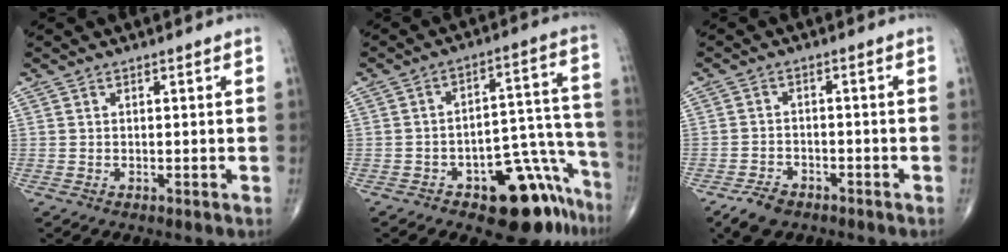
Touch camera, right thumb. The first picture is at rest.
{"total": 15.4, "force": [-9.5, 7.1, 9.8], "torque": [-0.066, 0.099, -0.130]}
{"total": 4.8, "force": [-3.3, 2.8, 2.0], "torque": [-0.035, 0.010, -0.057]}